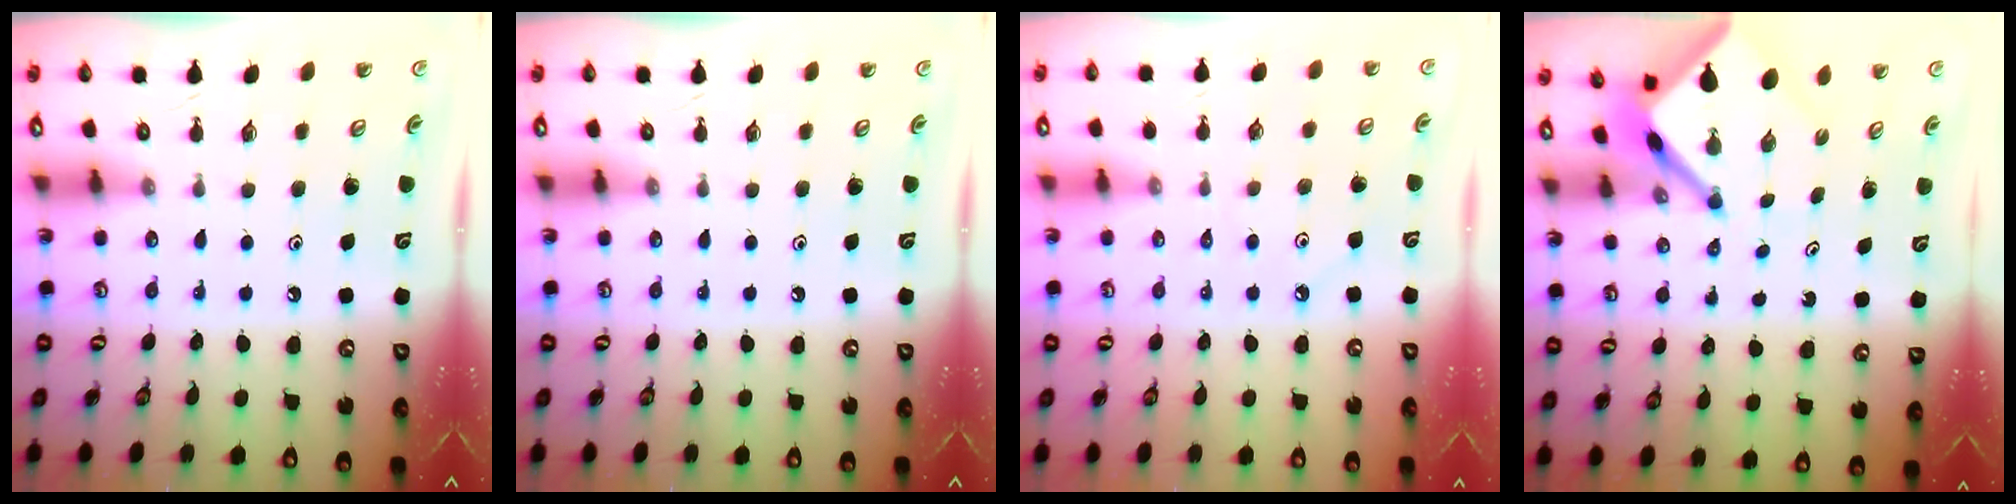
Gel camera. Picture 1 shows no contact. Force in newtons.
{"total": 0.0}
{"total": 2.1, "press": 2.1, "slide": 0.4}
{"total": 4.8, "press": 4.8, "slide": 0.4}